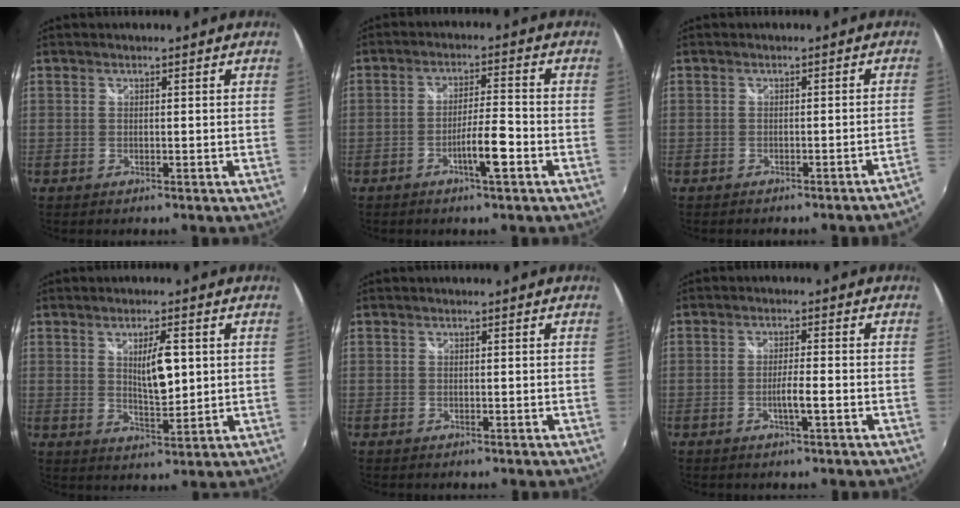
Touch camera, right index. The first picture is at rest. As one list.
[{"total": 5.7, "force": [-3.0, 0.2, 4.9], "torque": [-0.088, 0.002, -0.049]}, {"total": 2.5, "force": [-2.1, -0.4, 1.4], "torque": [-0.022, -0.005, -0.025]}, {"total": 6.3, "force": [1.5, 2.1, 5.8], "torque": [-0.092, -0.003, 0.028]}, {"total": 0.0}, {"total": 3.1, "force": [-1.3, -0.1, 2.8], "torque": [-0.051, -0.001, -0.024]}]